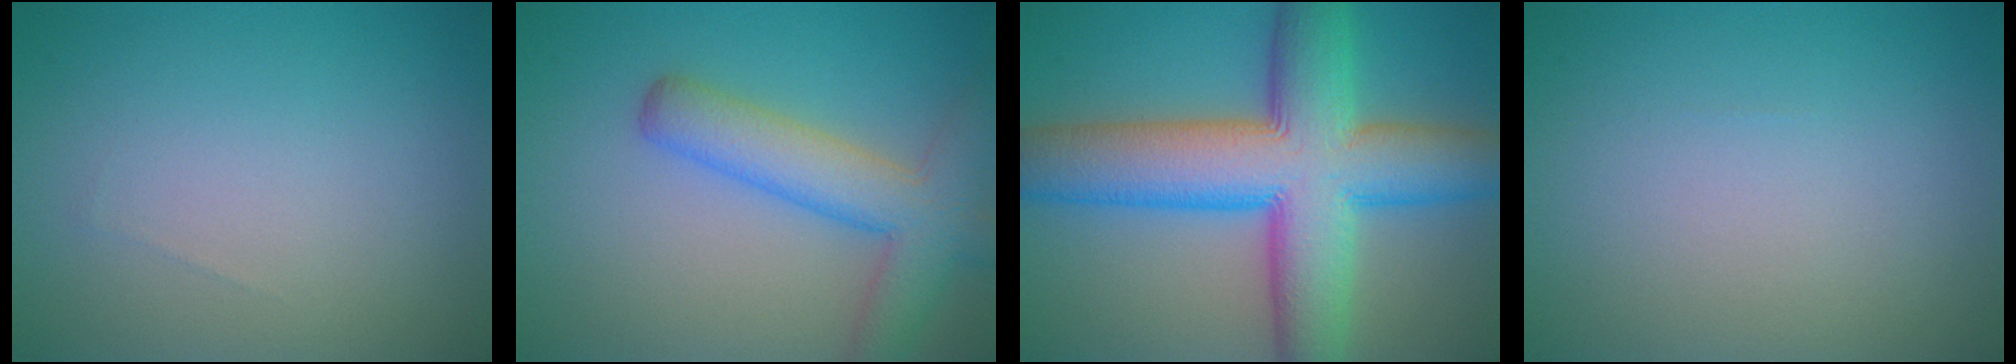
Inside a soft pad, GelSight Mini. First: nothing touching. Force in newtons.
{"total": 6.0, "press": 5.9, "slide": 0.3}
{"total": 13.0, "press": 12.9, "slide": 0.4}
{"total": 0.0}